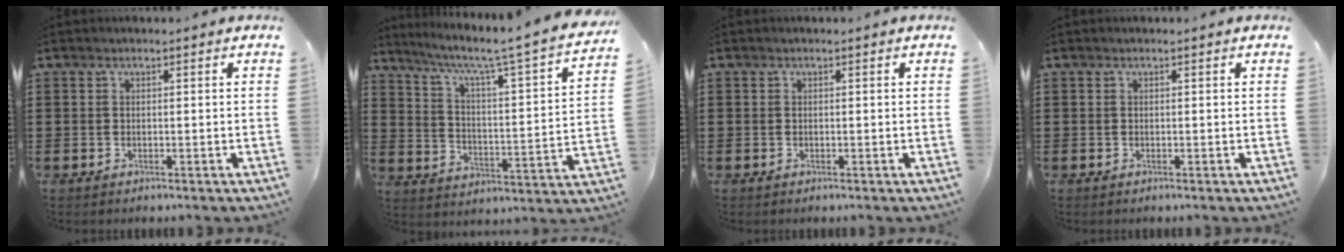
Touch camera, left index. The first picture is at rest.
{"total": 5.3, "force": [4.0, -0.5, 3.4], "torque": [-0.086, -0.044, 0.054]}
{"total": 0.0}
{"total": 0.0}